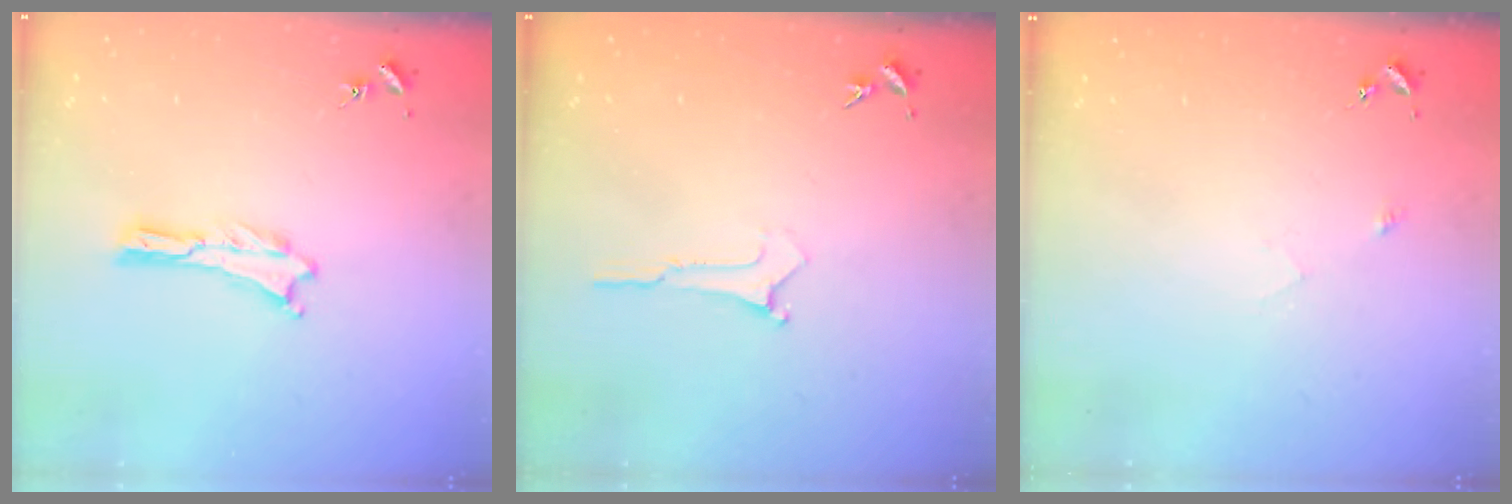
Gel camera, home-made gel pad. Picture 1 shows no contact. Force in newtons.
{"total": 0.0}
{"total": 2.5, "press": 2.5, "slide": 0.2}